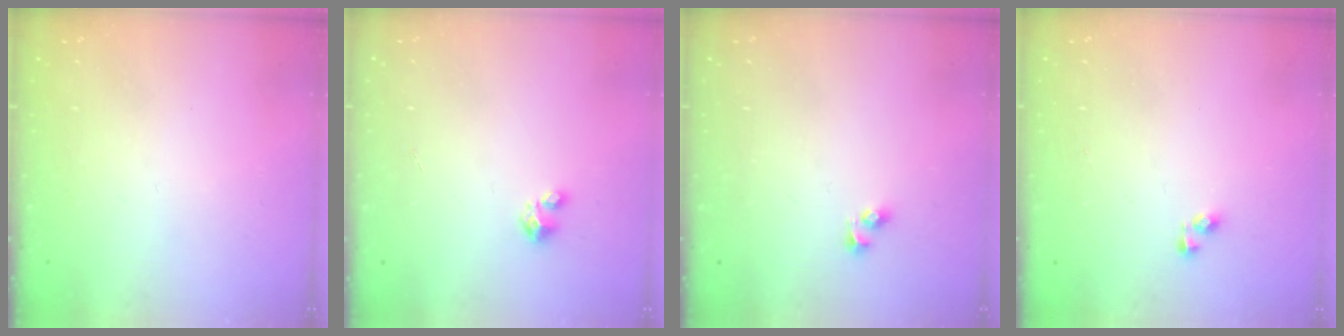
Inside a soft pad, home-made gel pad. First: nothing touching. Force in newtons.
{"total": 1.8, "press": 1.8, "slide": 0.1}
{"total": 2.7, "press": 2.5, "slide": 1.2}
{"total": 3.4, "press": 3.4, "slide": 0.2}